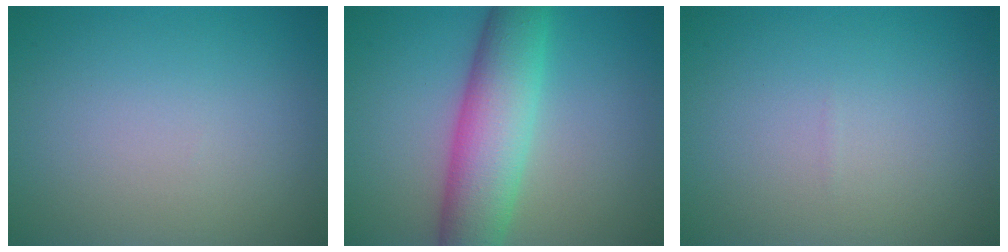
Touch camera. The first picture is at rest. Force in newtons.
{"total": 7.8, "press": 7.8, "slide": 0.2}
{"total": 0.0}